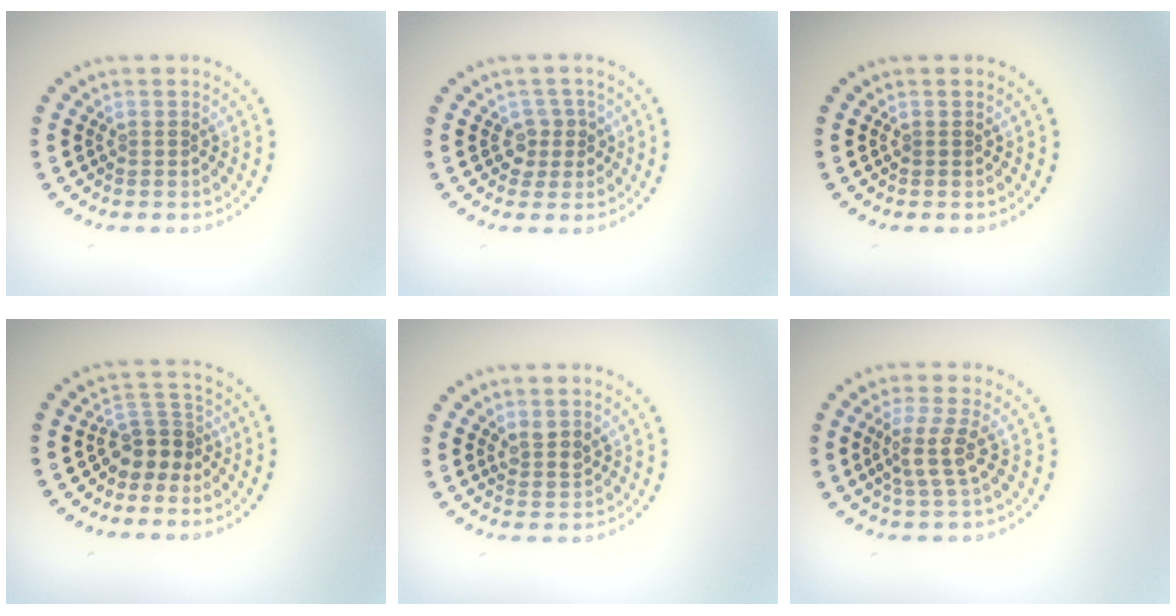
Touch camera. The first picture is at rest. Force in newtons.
{"total": 1.8, "press": 1.4, "slide": 1.1}
{"total": 0.0}
{"total": 2.8, "press": 2.3, "slide": 1.7}
{"total": 1.5, "press": 1.2, "slide": 0.8}
{"total": 2.9, "press": 2.2, "slide": 1.8}